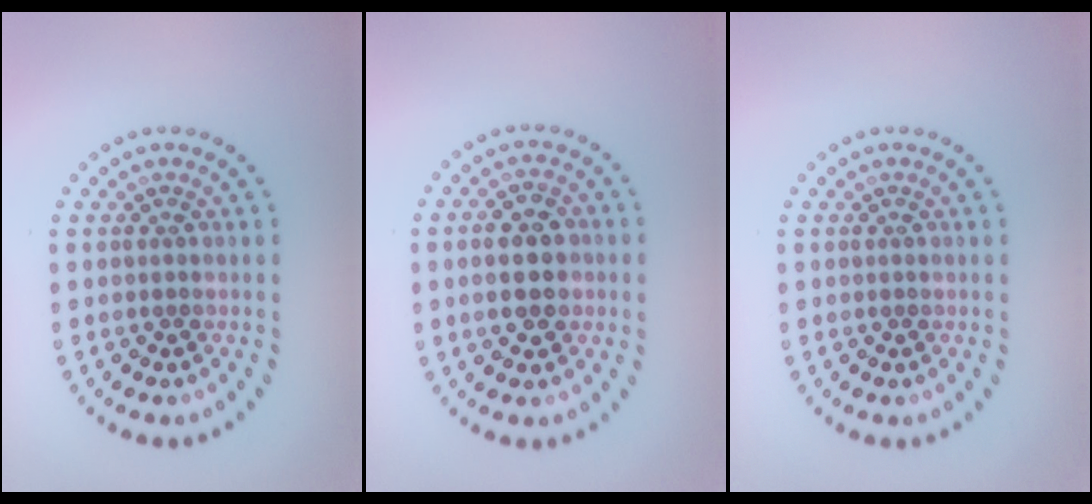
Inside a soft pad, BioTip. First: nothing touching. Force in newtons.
{"total": 3.9, "press": 3.9, "slide": 0.2}
{"total": 0.0}